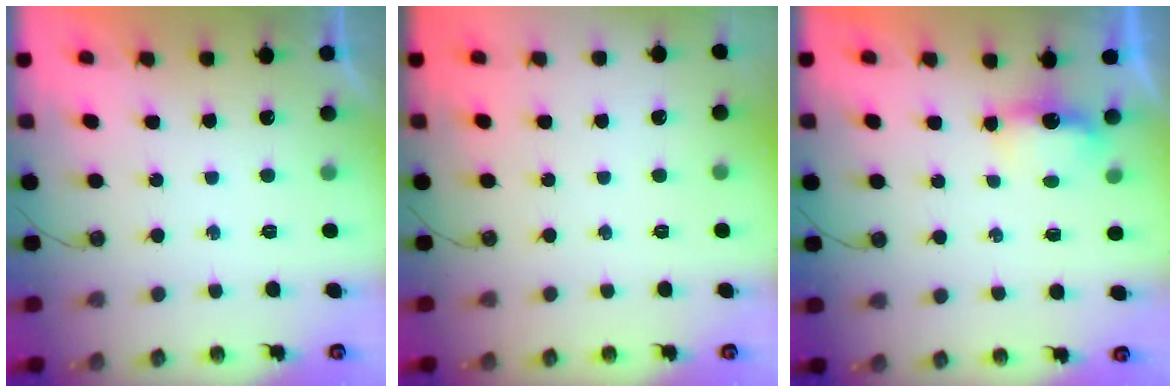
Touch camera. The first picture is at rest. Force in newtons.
{"total": 0.0}
{"total": 3.4, "press": 3.4, "slide": 0.5}